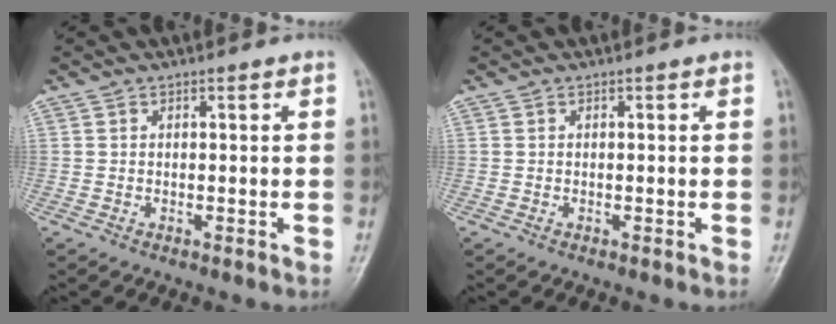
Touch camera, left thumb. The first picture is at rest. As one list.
[{"total": 0.0}]